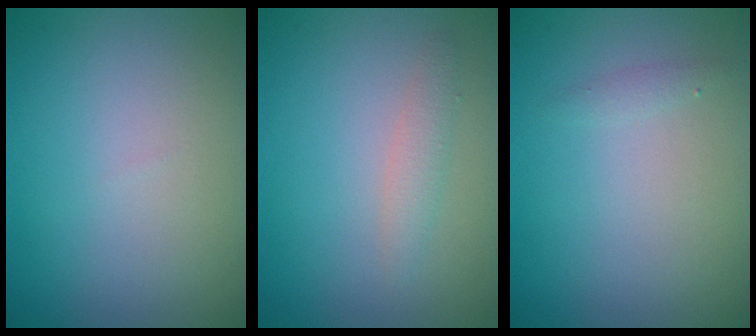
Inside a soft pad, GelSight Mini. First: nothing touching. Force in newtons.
{"total": 1.4, "press": 1.4, "slide": 0.1}
{"total": 0.6, "press": 0.6, "slide": 0.0}